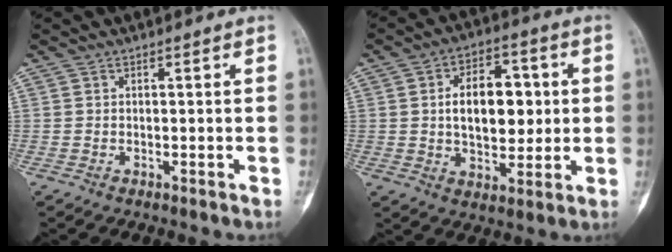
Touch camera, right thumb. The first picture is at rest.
{"total": 13.0, "force": [1.3, 7.8, 10.4], "torque": [-0.125, 0.006, 0.022]}